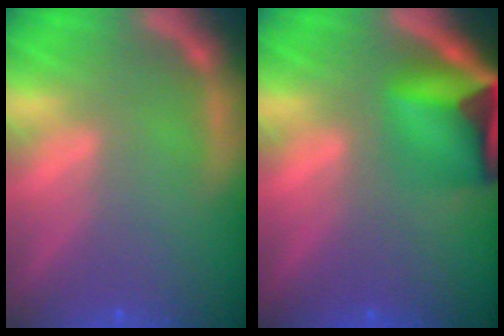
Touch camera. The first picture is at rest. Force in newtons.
{"total": 8.1}